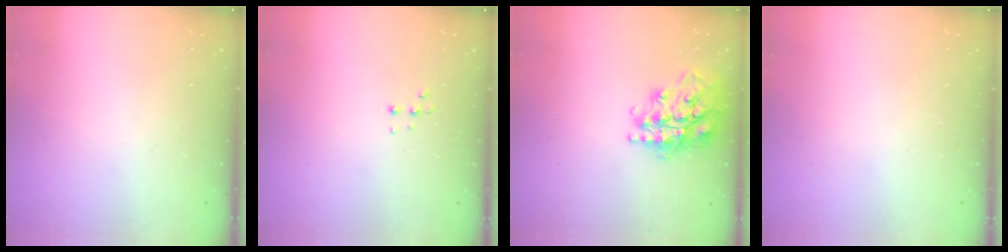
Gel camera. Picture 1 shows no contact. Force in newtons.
{"total": 4.4, "press": 4.3, "slide": 1.0}
{"total": 20.3, "press": 20.3, "slide": 1.6}
{"total": 0.0}